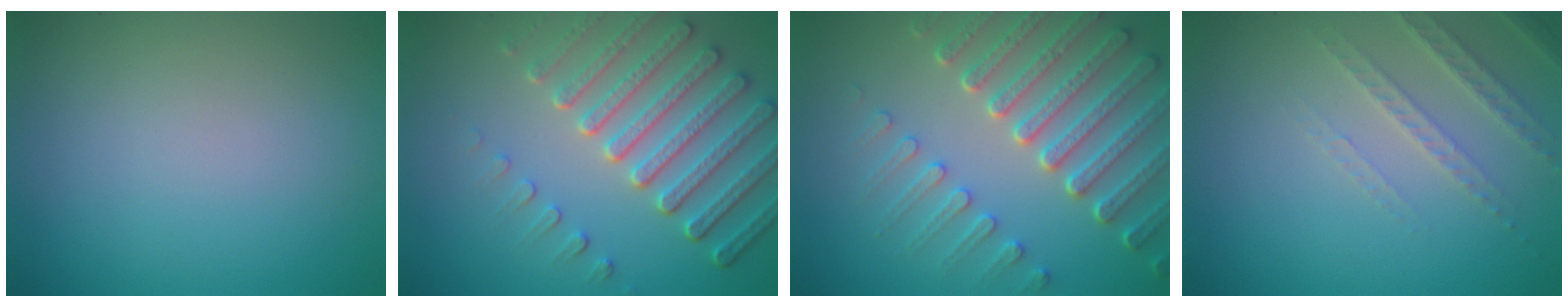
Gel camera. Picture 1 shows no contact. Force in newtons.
{"total": 6.4, "press": 5.2, "slide": 3.8}
{"total": 6.8, "press": 5.4, "slide": 4.1}
{"total": 2.5, "press": 2.4, "slide": 0.7}